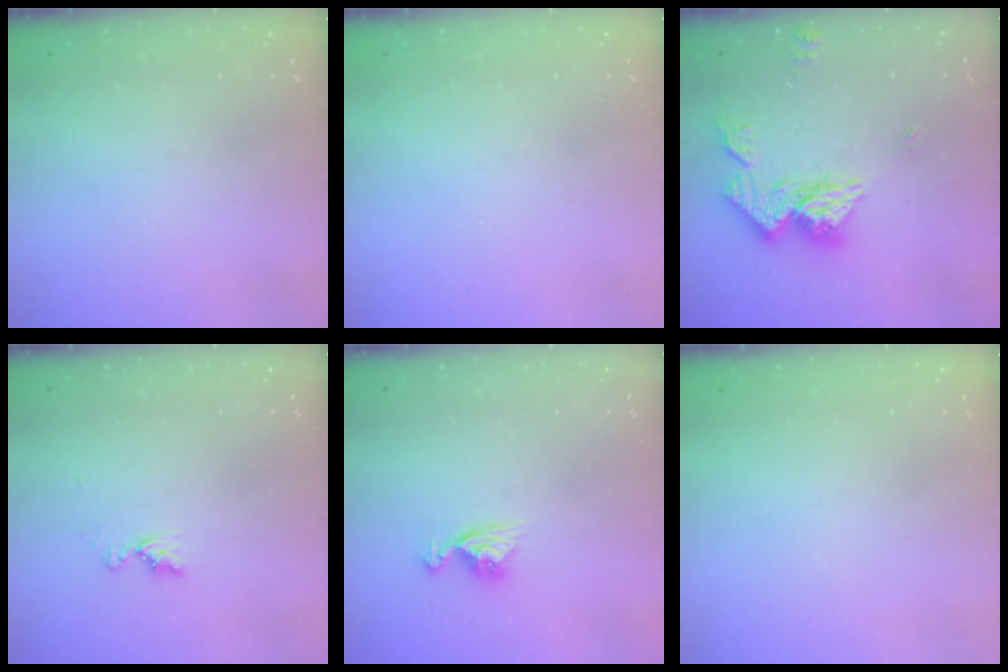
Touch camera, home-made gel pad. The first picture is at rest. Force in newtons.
{"total": 0.0}
{"total": 14.8, "press": 14.7, "slide": 1.6}
{"total": 6.4, "press": 6.3, "slide": 0.7}
{"total": 8.2, "press": 8.2, "slide": 0.8}
{"total": 0.0}